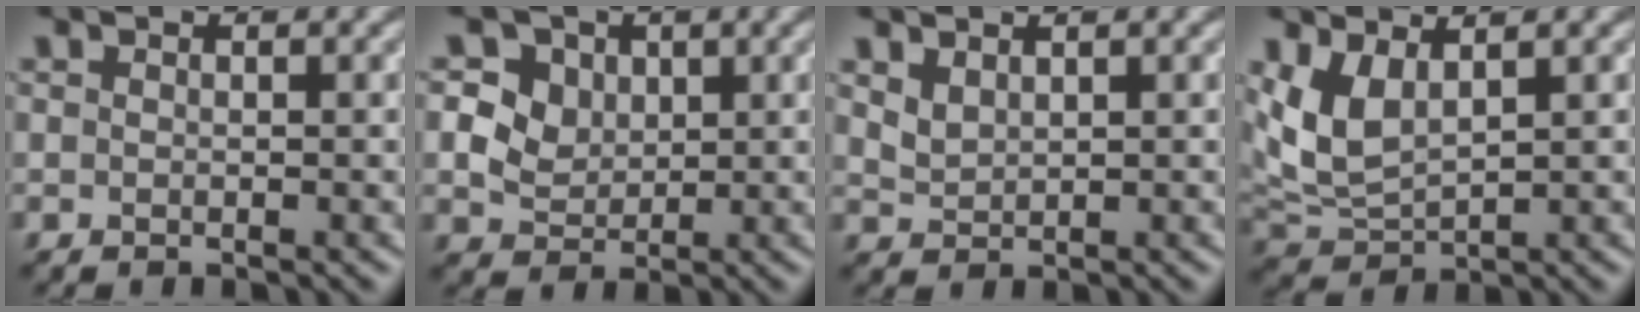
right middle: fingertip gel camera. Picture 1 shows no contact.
{"total": 6.4, "force": [2.5, 5.1, 3.0], "torque": [-0.058, 0.022, 0.029]}
{"total": 1.4, "force": [1.1, 0.7, 0.7], "torque": [-0.020, -0.001, 0.027]}
{"total": 4.3, "force": [1.6, 2.2, 3.4], "torque": [-0.086, -0.003, 0.038]}